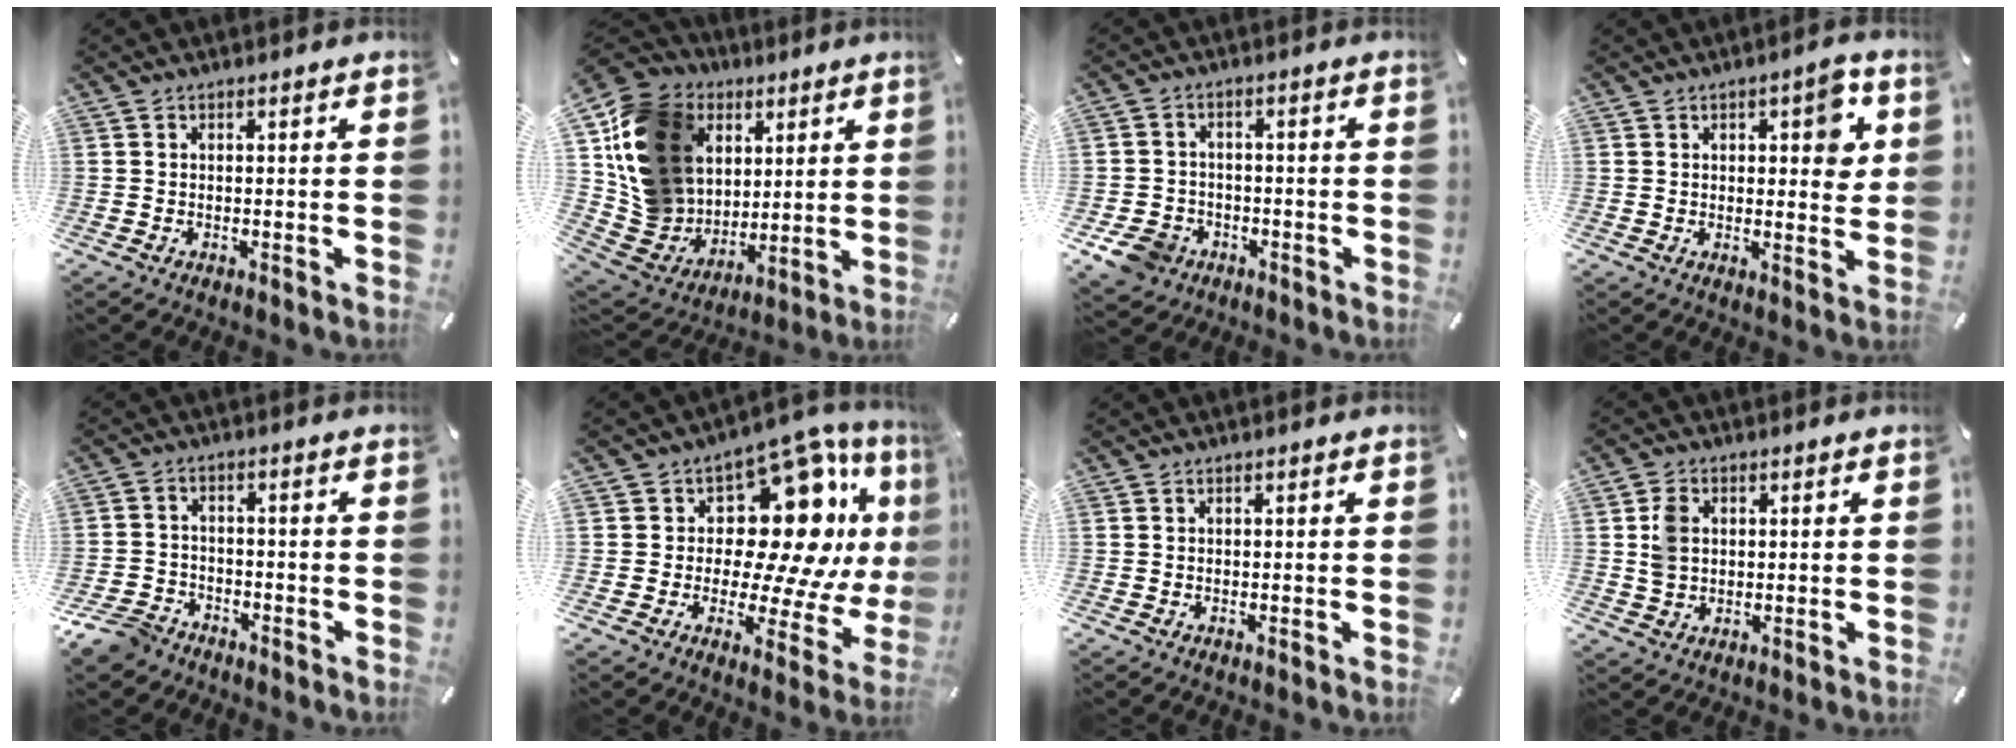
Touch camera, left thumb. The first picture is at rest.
{"total": 20.0, "force": [6.0, 17.1, 8.5], "torque": [-0.148, -0.031, 0.137]}
{"total": 7.0, "force": [-3.5, 5.6, 2.4], "torque": [-0.061, 0.023, -0.065]}
{"total": 7.3, "force": [2.5, 3.6, 5.9], "torque": [-0.068, -0.008, 0.034]}
{"total": 6.5, "force": [-5.3, 3.3, 1.8], "torque": [-0.042, 0.025, -0.105]}
{"total": 19.3, "force": [5.8, 11.9, 14.1], "torque": [-0.191, -0.060, 0.098]}
{"total": 0.0}
{"total": 5.1, "force": [0.8, 4.2, 2.9], "torque": [-0.059, 0.003, 0.013]}